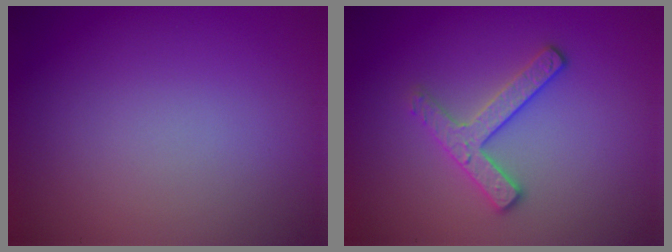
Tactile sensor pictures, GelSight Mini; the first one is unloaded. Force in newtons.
{"total": 2.8, "press": 2.6, "slide": 1.1}